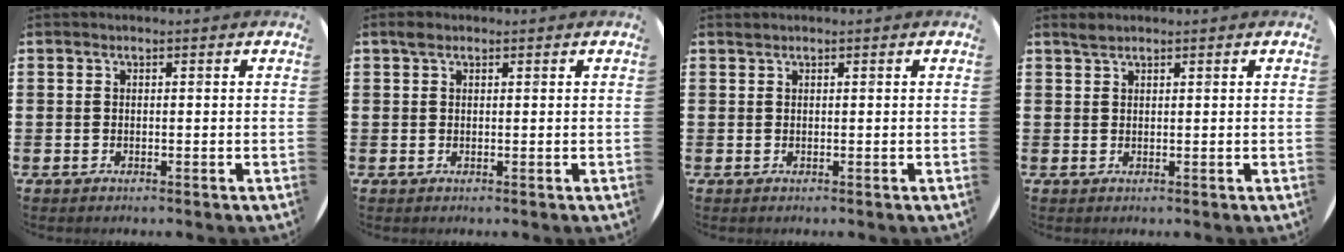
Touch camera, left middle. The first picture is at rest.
{"total": 1.0, "force": [0.8, 0.6, 0.4], "torque": [-0.001, 0.001, 0.013]}
{"total": 0.0}
{"total": 1.2, "force": [1.2, 0.2, 0.4], "torque": [-0.010, 0.002, 0.022]}